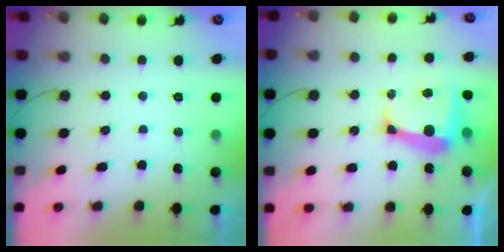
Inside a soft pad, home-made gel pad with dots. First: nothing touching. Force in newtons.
{"total": 9.7, "press": 9.7, "slide": 1.1}